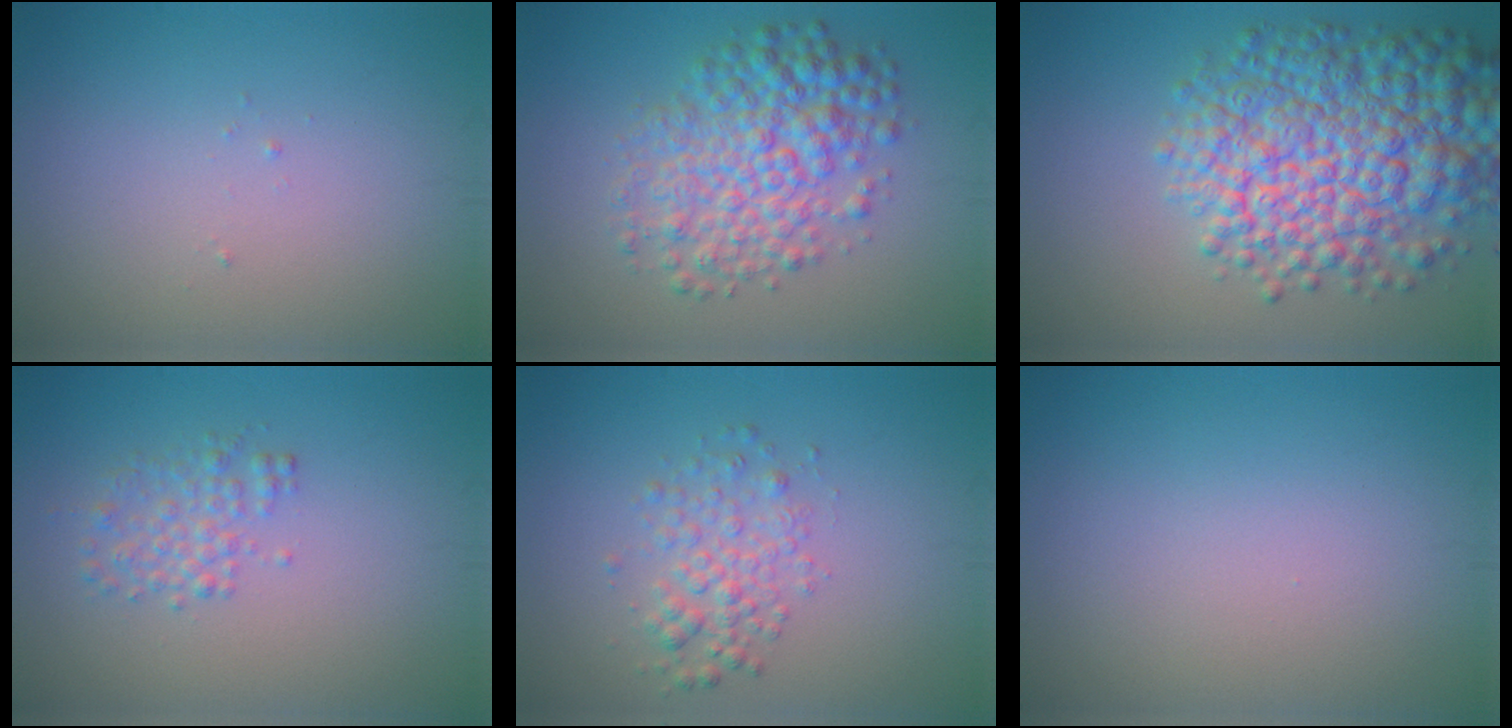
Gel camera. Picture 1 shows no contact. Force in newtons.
{"total": 6.1, "press": 6.1, "slide": 0.0}
{"total": 10.8, "press": 10.8, "slide": 0.3}
{"total": 2.0, "press": 2.0, "slide": 0.0}
{"total": 2.6, "press": 2.6, "slide": 0.1}
{"total": 0.0}